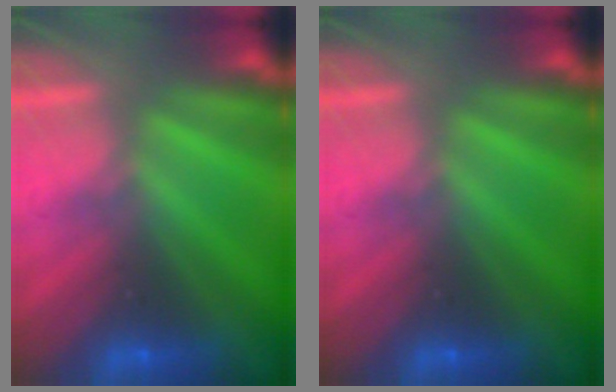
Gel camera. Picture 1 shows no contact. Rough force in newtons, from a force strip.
{"total": 0.0}